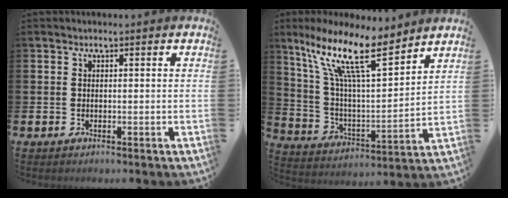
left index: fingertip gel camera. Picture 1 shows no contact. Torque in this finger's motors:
{"motor_torque": [1.23, -0.90, 1.05, 0.21]}